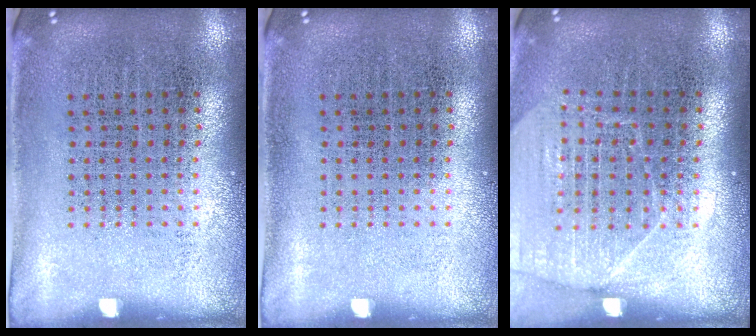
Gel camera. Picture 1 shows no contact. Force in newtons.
{"total": 0.0}
{"total": 1.6, "press": 1.6, "slide": 0.3}